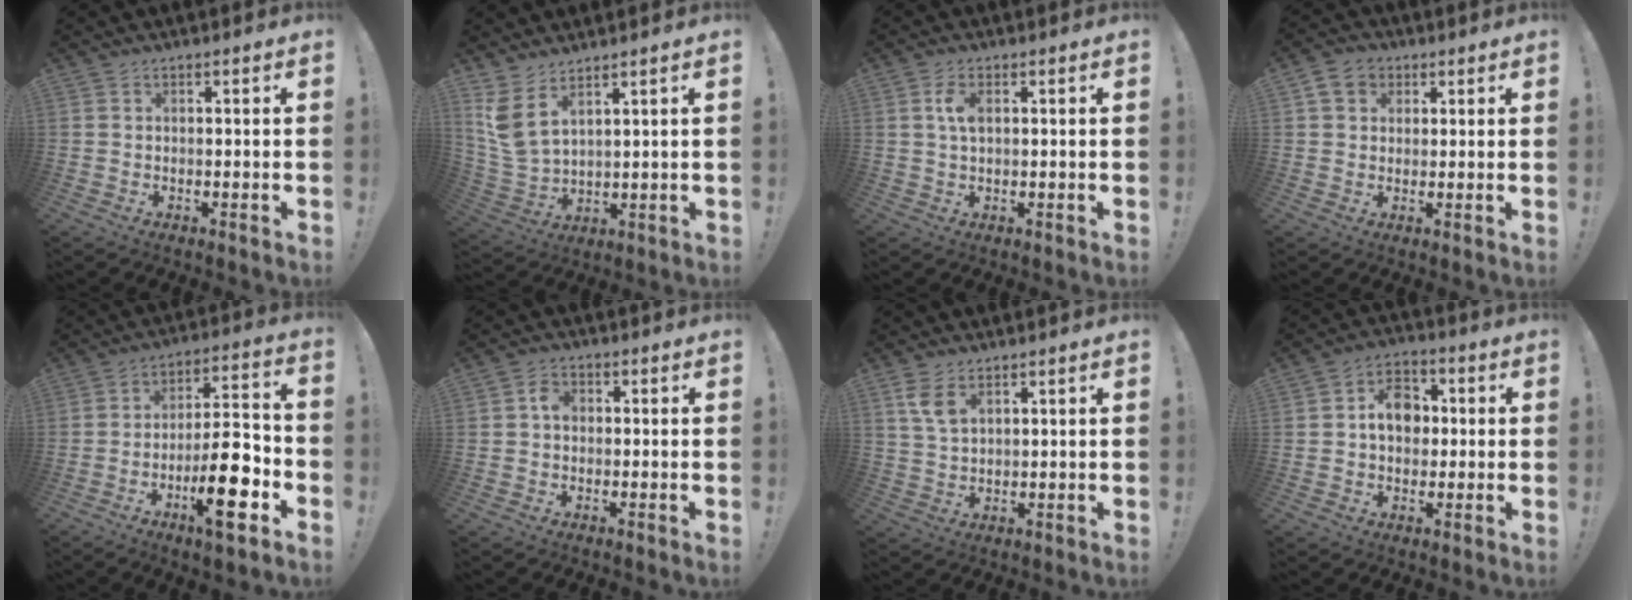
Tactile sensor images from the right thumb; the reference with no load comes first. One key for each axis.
{"total": 7.7, "fx": 5.3, "fy": 2.7, "fz": 4.9, "tx": -0.108, "ty": -0.031, "tz": 0.103}
{"total": 4.4, "fx": 1.1, "fy": 2.1, "fz": 3.7, "tx": -0.063, "ty": 0.001, "tz": 0.016}
{"total": 6.7, "fx": 2.8, "fy": 5.4, "fz": 2.7, "tx": -0.041, "ty": -0.002, "tz": 0.057}
{"total": 16.7, "fx": -6.8, "fy": 5.0, "fz": 14.4, "tx": -0.218, "ty": 0.042, "tz": -0.106}
{"total": 3.1, "fx": 0.0, "fy": 2.3, "fz": 2.1, "tx": -0.029, "ty": 0.004, "tz": -0.004}
{"total": 6.0, "fx": 3.4, "fy": 2.7, "fz": 4.0, "tx": -0.071, "ty": -0.016, "tz": 0.065}
{"total": 10.0, "fx": 1.0, "fy": 7.9, "fz": 6.1, "tx": -0.083, "ty": 0.011, "tz": 0.020}